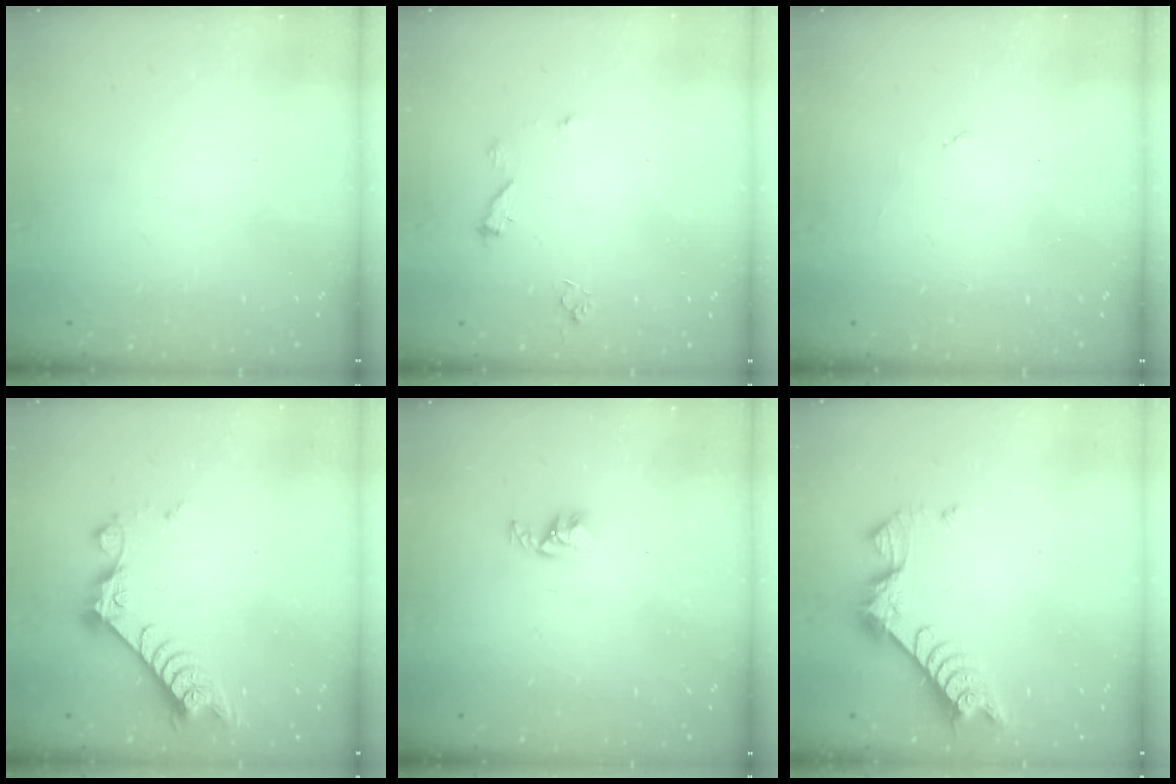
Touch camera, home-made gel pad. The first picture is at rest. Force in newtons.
{"total": 7.0, "press": 7.0, "slide": 0.7}
{"total": 3.0, "press": 3.0, "slide": 0.2}
{"total": 8.1, "press": 8.1, "slide": 0.7}
{"total": 3.7, "press": 3.6, "slide": 0.6}
{"total": 7.6, "press": 7.5, "slide": 0.7}